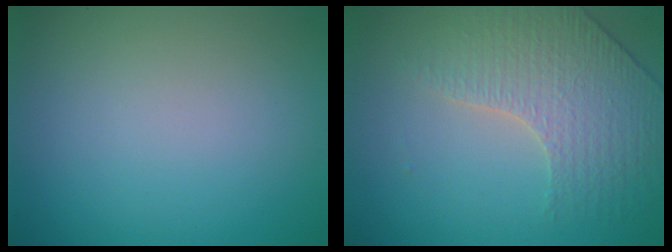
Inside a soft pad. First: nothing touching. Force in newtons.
{"total": 3.9, "press": 3.5, "slide": 1.7}